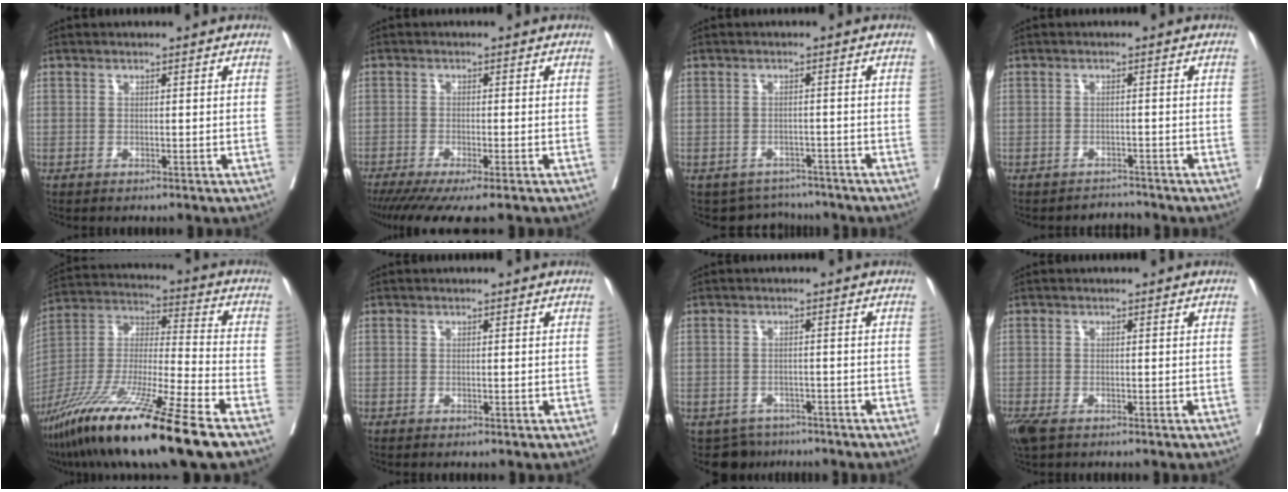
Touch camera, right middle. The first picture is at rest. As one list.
[{"total": 8.8, "force": [-6.8, 0.8, 5.6], "torque": [-0.075, -0.019, -0.109]}, {"total": 5.1, "force": [-4.6, 2.2, -0.6], "torque": [0.015, 0.015, -0.059]}, {"total": 1.8, "force": [-1.6, 0.1, -0.9], "torque": [0.018, -0.007, -0.025]}, {"total": 22.2, "force": [-14.7, 0.3, 16.6], "torque": [-0.321, -0.055, -0.269]}, {"total": 0.0}, {"total": 4.6, "force": [-3.6, 2.8, -0.2], "torque": [0.011, 0.001, -0.051]}, {"total": 4.5, "force": [-2.7, 2.2, 2.8], "torque": [-0.072, -0.017, -0.048]}]